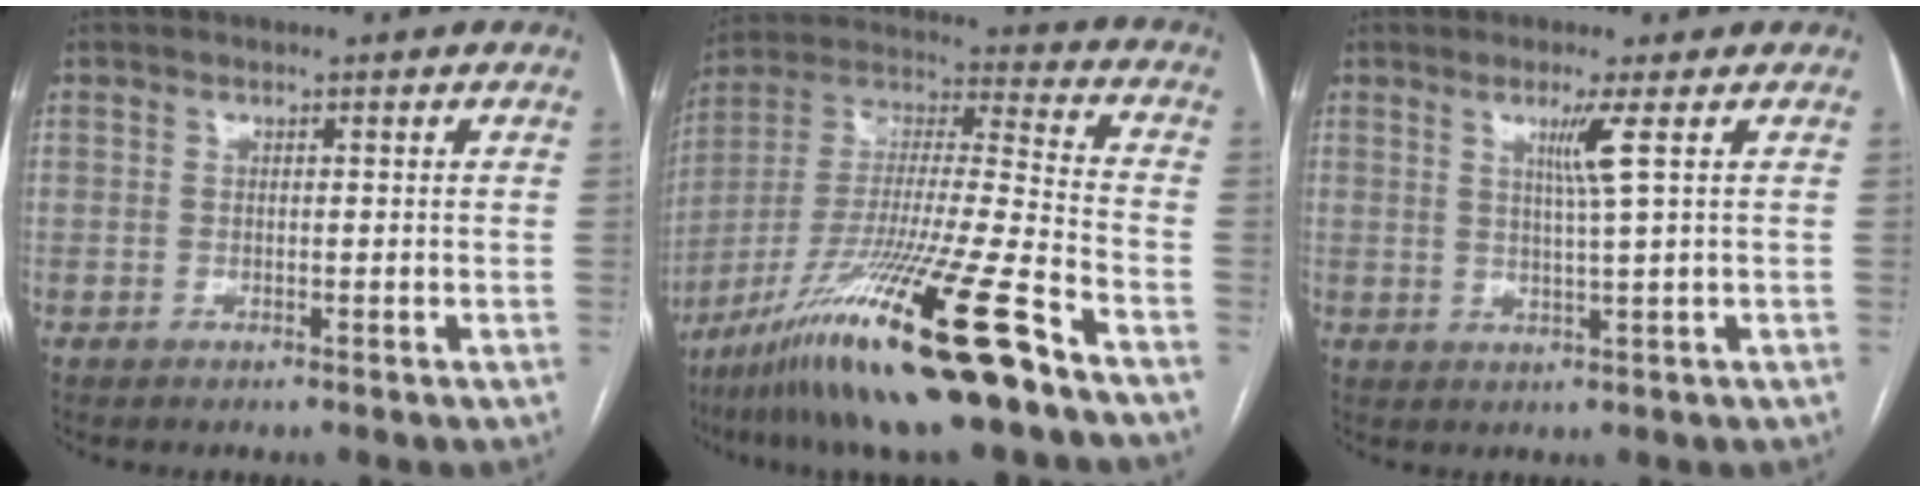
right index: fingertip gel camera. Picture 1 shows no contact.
{"total": 22.4, "force": [-14.6, 0.2, 17.0], "torque": [-0.333, -0.043, -0.270]}
{"total": 3.6, "force": [1.4, -1.3, 3.1], "torque": [-0.062, -0.008, 0.029]}